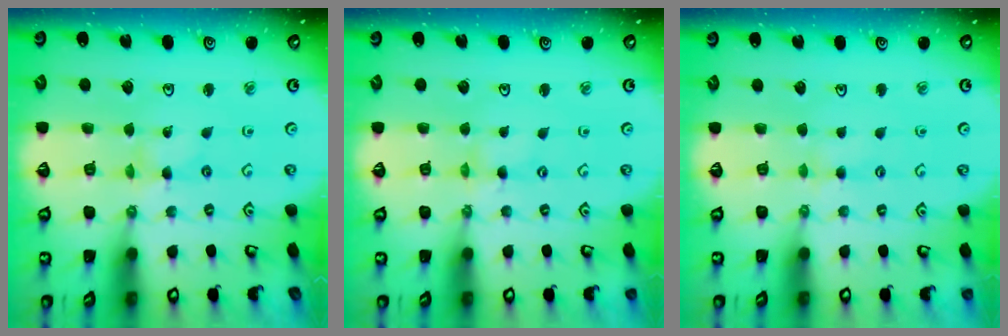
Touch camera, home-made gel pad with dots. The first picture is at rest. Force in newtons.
{"total": 1.1, "press": 1.0, "slide": 0.1}
{"total": 1.5, "press": 1.5, "slide": 0.3}